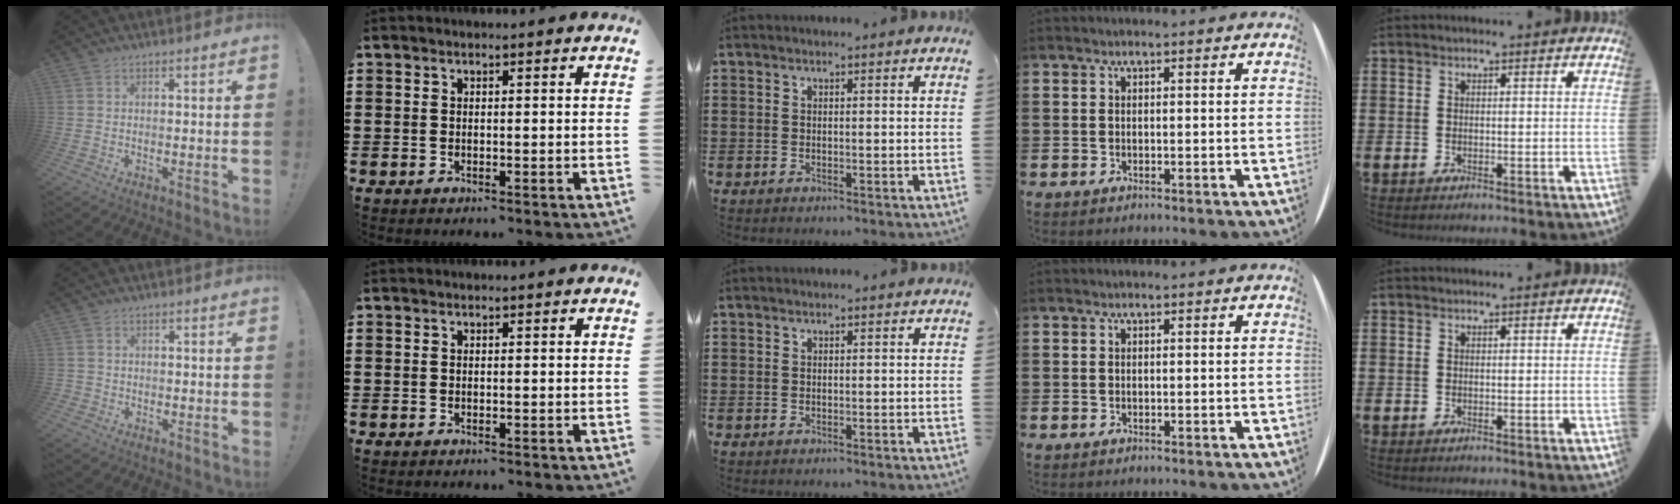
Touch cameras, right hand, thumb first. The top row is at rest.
{"thumb": {"total": 1.3, "force": [-0.7, 1.0, 0.4], "torque": [-0.005, 0.004, -0.013]}}